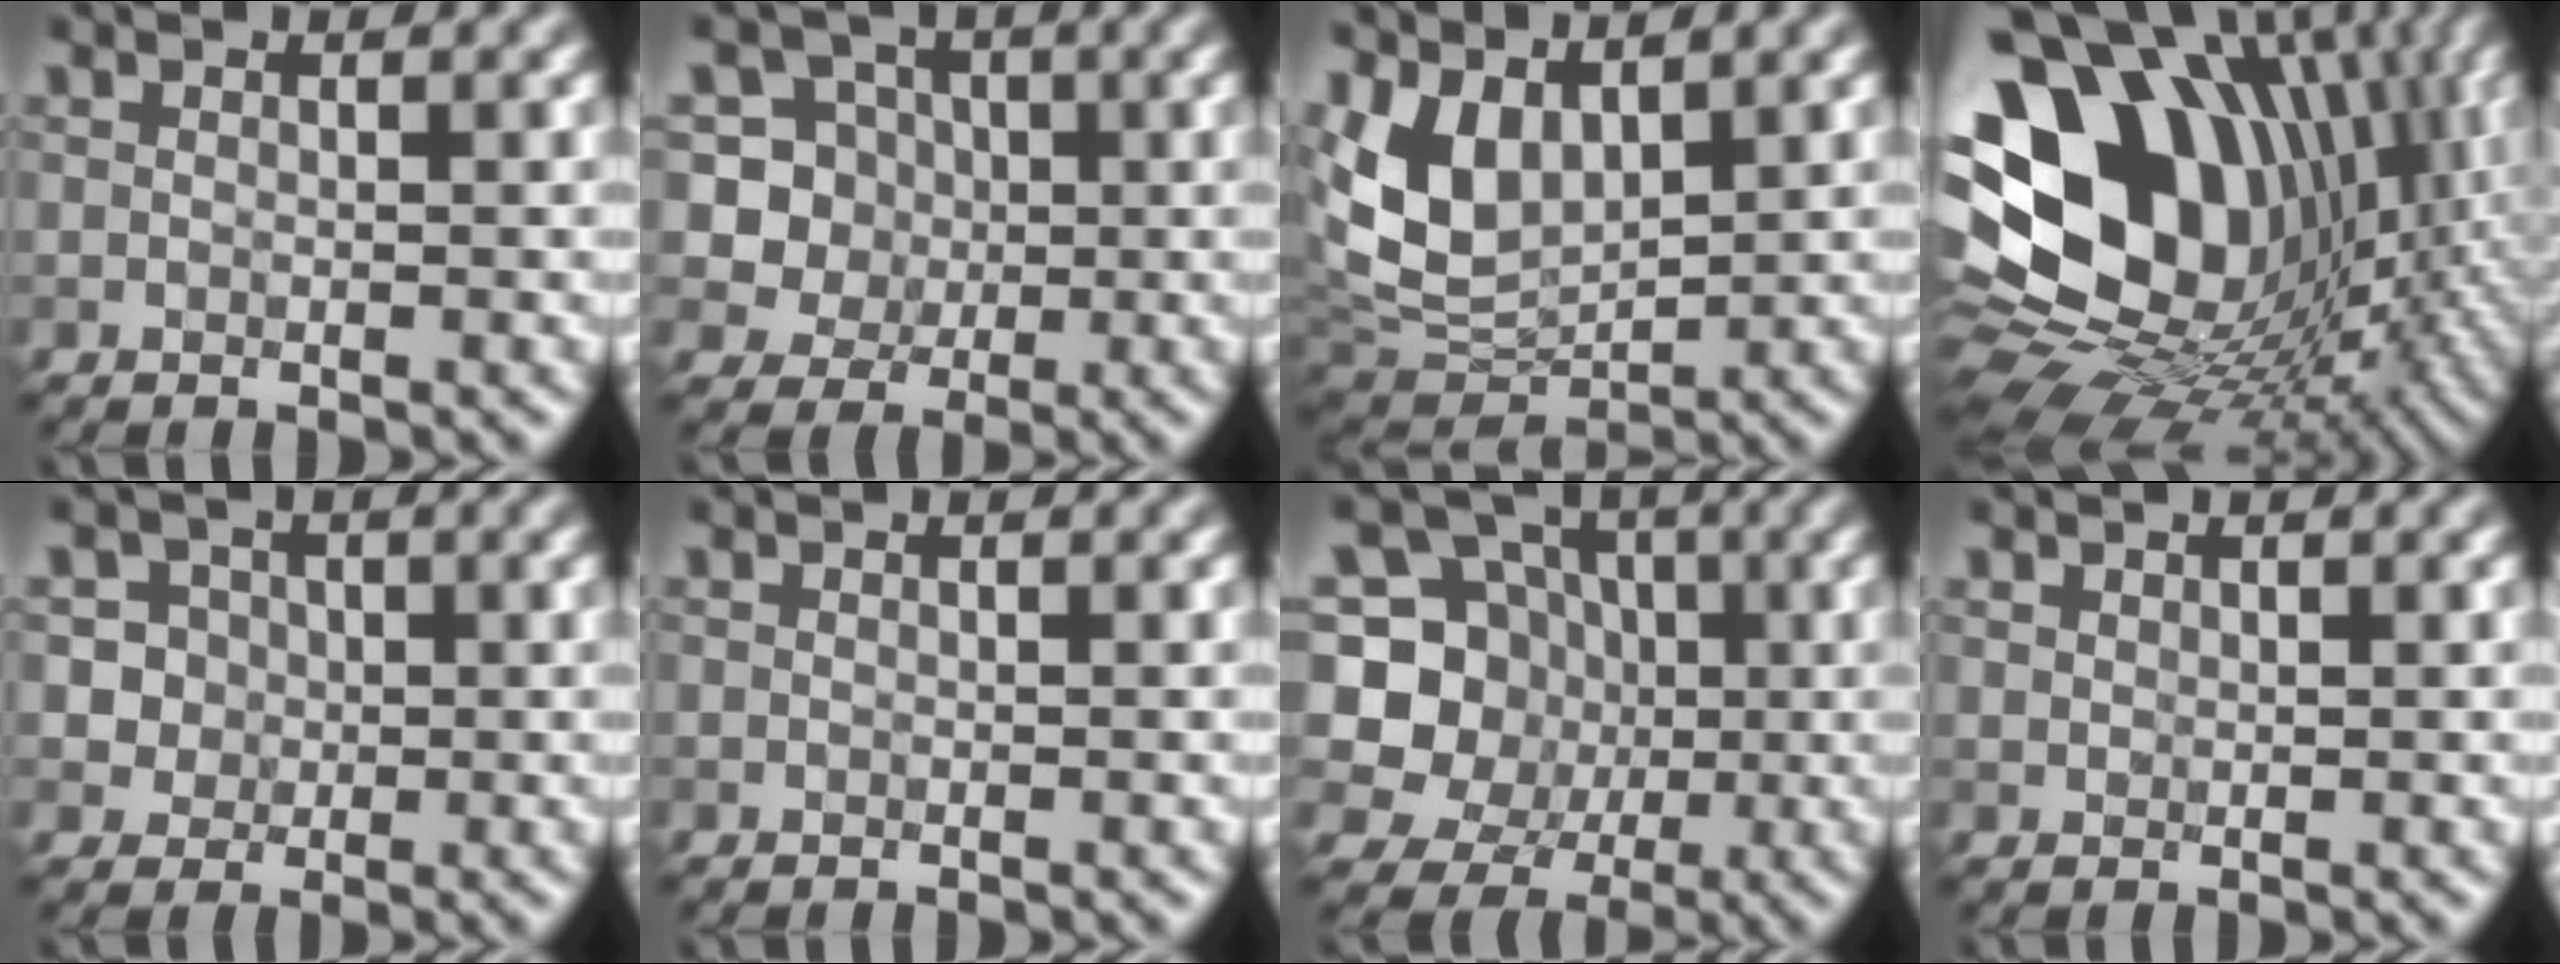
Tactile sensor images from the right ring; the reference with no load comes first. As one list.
[{"total": 6.7, "force": [1.2, 6.4, 1.5], "torque": [-0.031, 0.023, 0.022]}, {"total": 7.2, "force": [2.9, 4.3, 4.9], "torque": [-0.111, -0.010, 0.056]}, {"total": 20.3, "force": [3.2, 15.0, 13.2], "torque": [-0.241, -0.017, 0.085]}, {"total": 3.7, "force": [0.6, 3.6, 0.8], "torque": [0.010, 0.024, 0.006]}, {"total": 0.0}, {"total": 9.1, "force": [0.6, 8.4, 3.5], "torque": [-0.070, 0.026, -0.023]}, {"total": 0.6, "force": [0.6, 0.2, 0.0], "torque": [-0.001, 0.000, 0.014]}]